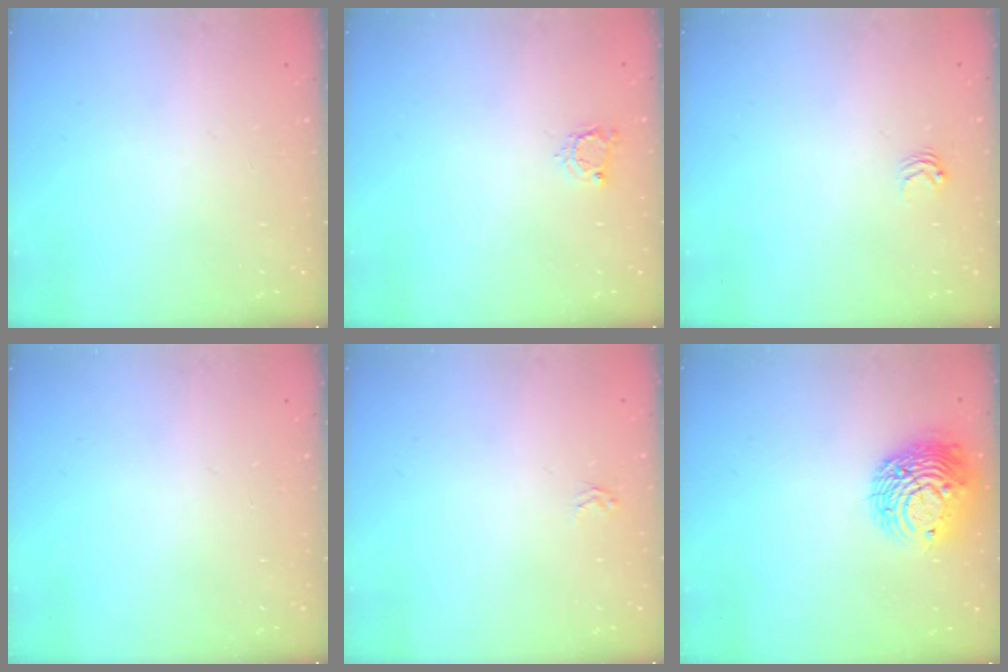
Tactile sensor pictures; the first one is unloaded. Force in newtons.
{"total": 4.1, "press": 4.1, "slide": 0.5}
{"total": 2.9, "press": 2.8, "slide": 0.4}
{"total": 0.0}
{"total": 1.9, "press": 1.9, "slide": 0.2}
{"total": 12.6, "press": 12.5, "slide": 1.4}